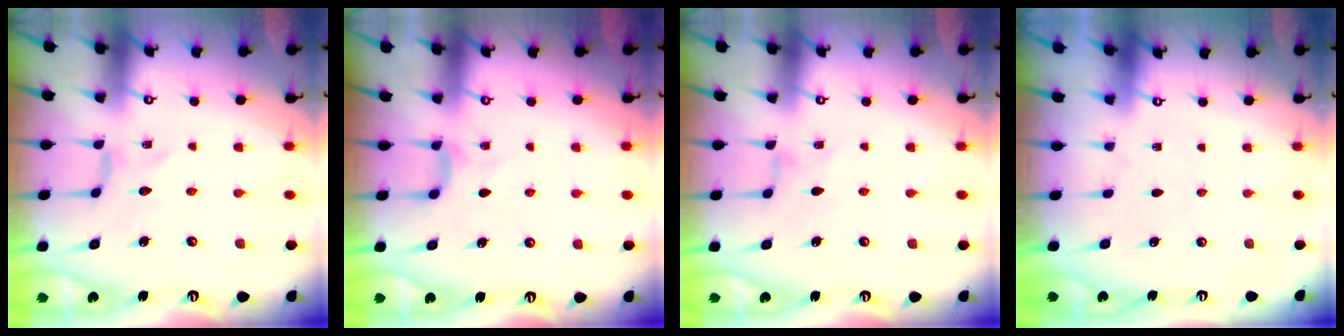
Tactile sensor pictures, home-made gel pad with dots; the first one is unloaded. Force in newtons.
{"total": 5.1, "press": 5.0, "slide": 0.8}
{"total": 1.4, "press": 1.3, "slide": 0.4}
{"total": 0.0}